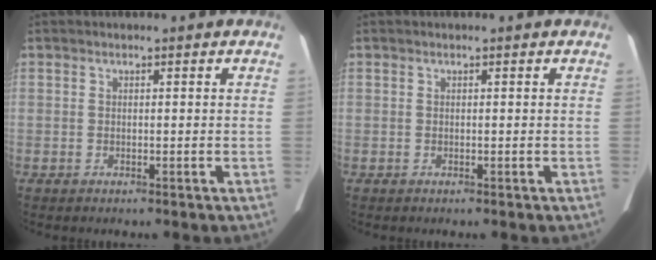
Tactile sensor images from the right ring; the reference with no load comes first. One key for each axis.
{"total": 0.0}